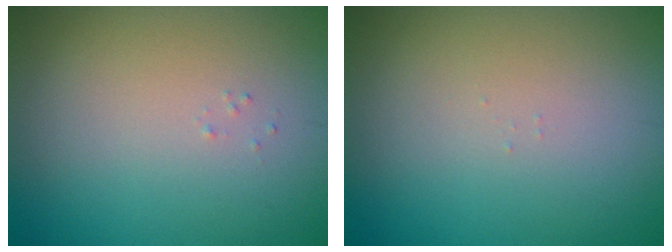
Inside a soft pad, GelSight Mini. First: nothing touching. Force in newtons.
{"total": 0.0}